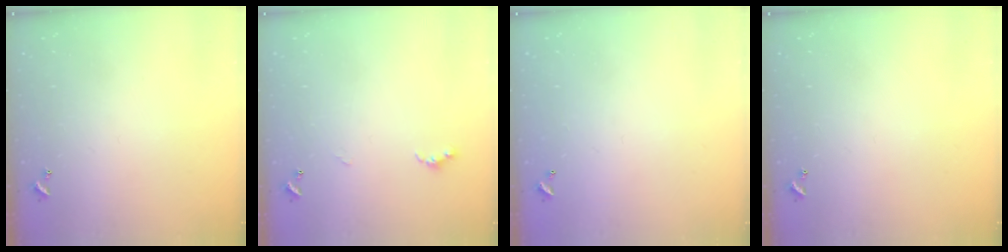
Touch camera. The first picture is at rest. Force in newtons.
{"total": 3.7, "press": 3.6, "slide": 0.6}
{"total": 2.9, "press": 2.9, "slide": 0.1}
{"total": 0.0}